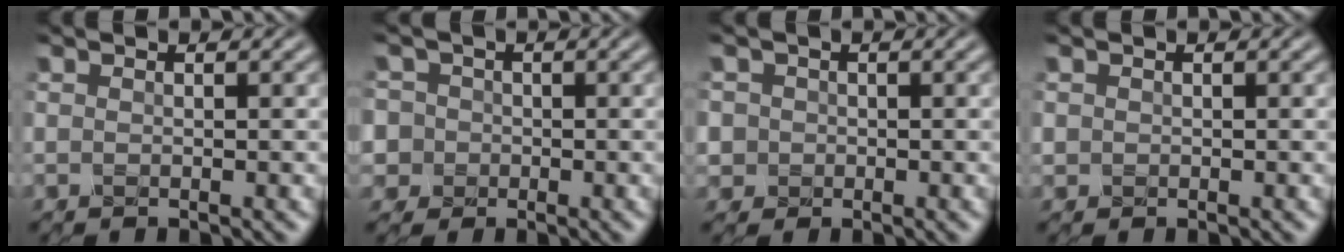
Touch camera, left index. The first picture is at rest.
{"total": 5.9, "force": [-0.2, 5.6, 1.6], "torque": [-0.037, 0.028, -0.031]}
{"total": 2.5, "force": [0.2, 2.4, 0.6], "torque": [0.001, 0.013, -0.006]}
{"total": 0.6, "force": [0.1, 0.6, 0.1], "torque": [0.004, -0.001, 0.000]}